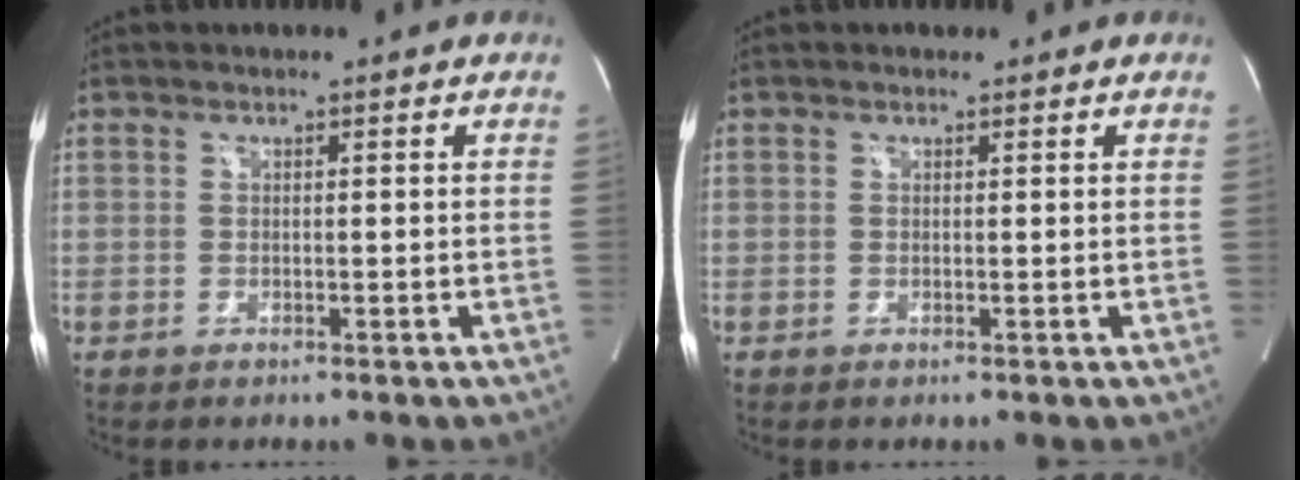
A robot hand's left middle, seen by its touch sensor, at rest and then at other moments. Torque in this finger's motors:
{"motor_torque": [0.13, -0.06, -0.02, 0.00]}